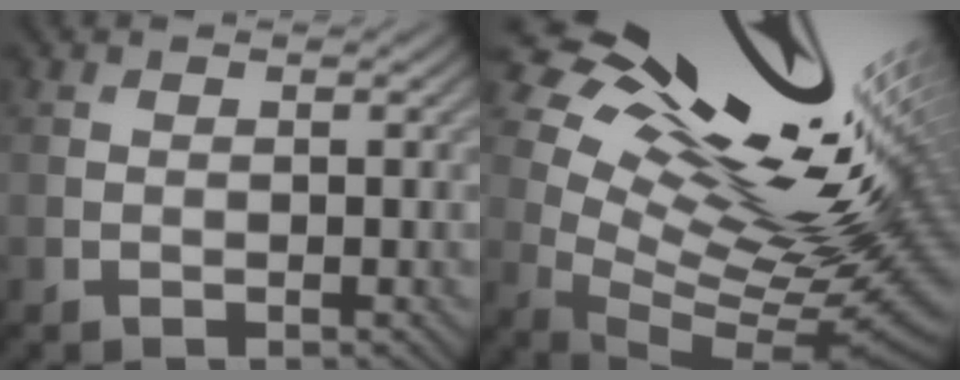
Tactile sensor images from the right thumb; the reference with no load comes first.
{"total": 20.7, "force": [9.5, 9.0, 15.9], "torque": [-0.244, 0.041, 0.172]}